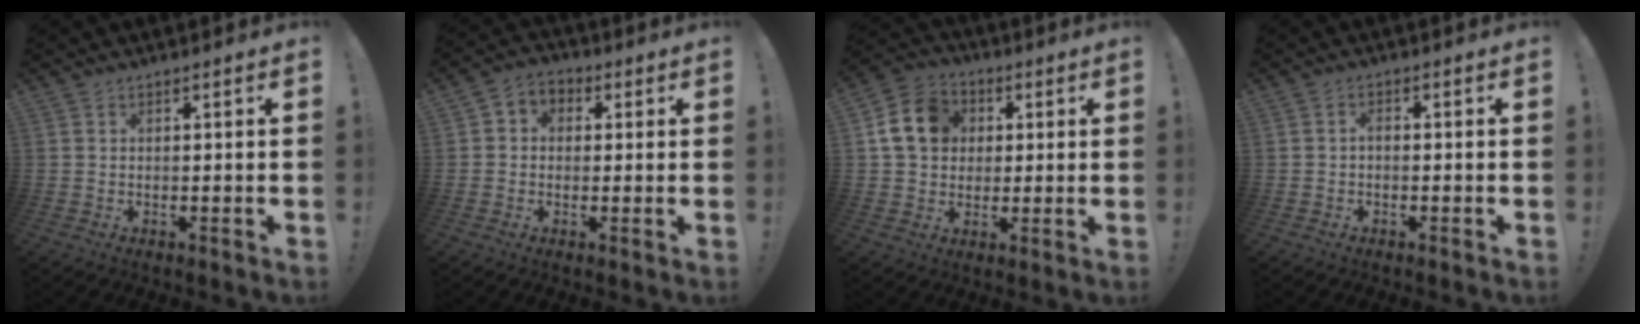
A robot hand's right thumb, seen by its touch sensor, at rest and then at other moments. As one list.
[{"total": 4.6, "force": [-0.6, 4.1, 1.9], "torque": [-0.017, 0.011, -0.010]}, {"total": 13.2, "force": [3.3, 11.1, 6.4], "torque": [-0.092, 0.007, 0.071]}, {"total": 1.3, "force": [-0.8, 0.4, 1.0], "torque": [-0.021, 0.007, -0.014]}]